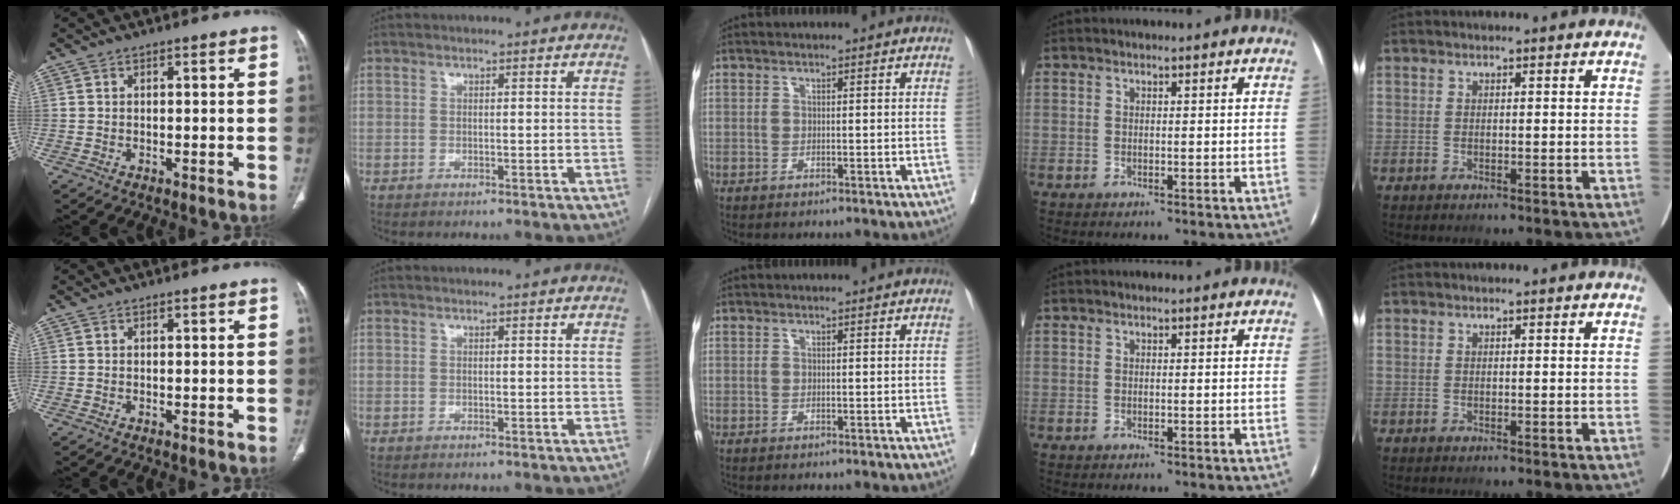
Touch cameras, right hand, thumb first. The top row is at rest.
{}